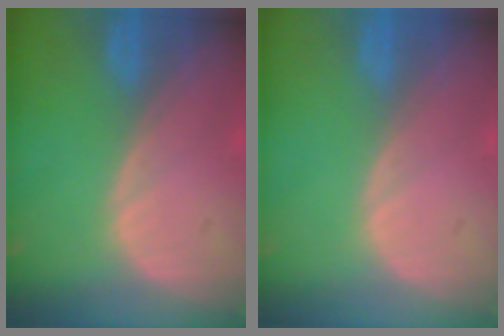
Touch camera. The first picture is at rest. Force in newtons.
{"total": 0.0}